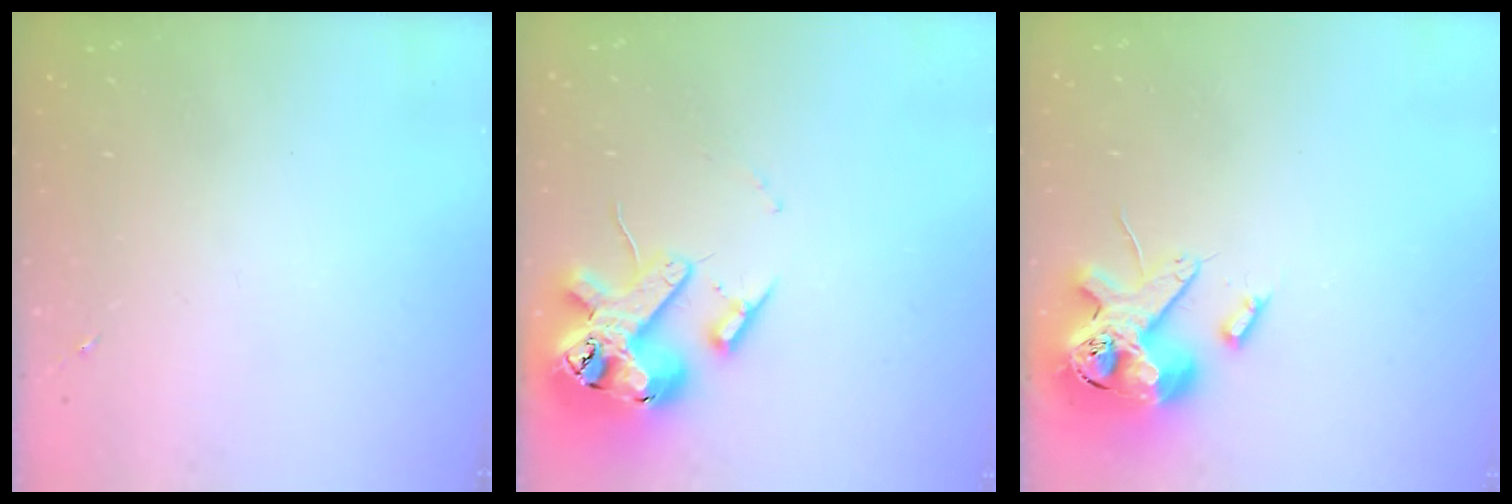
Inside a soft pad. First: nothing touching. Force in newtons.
{"total": 18.6, "press": 18.4, "slide": 2.8}
{"total": 15.3, "press": 15.1, "slide": 2.6}